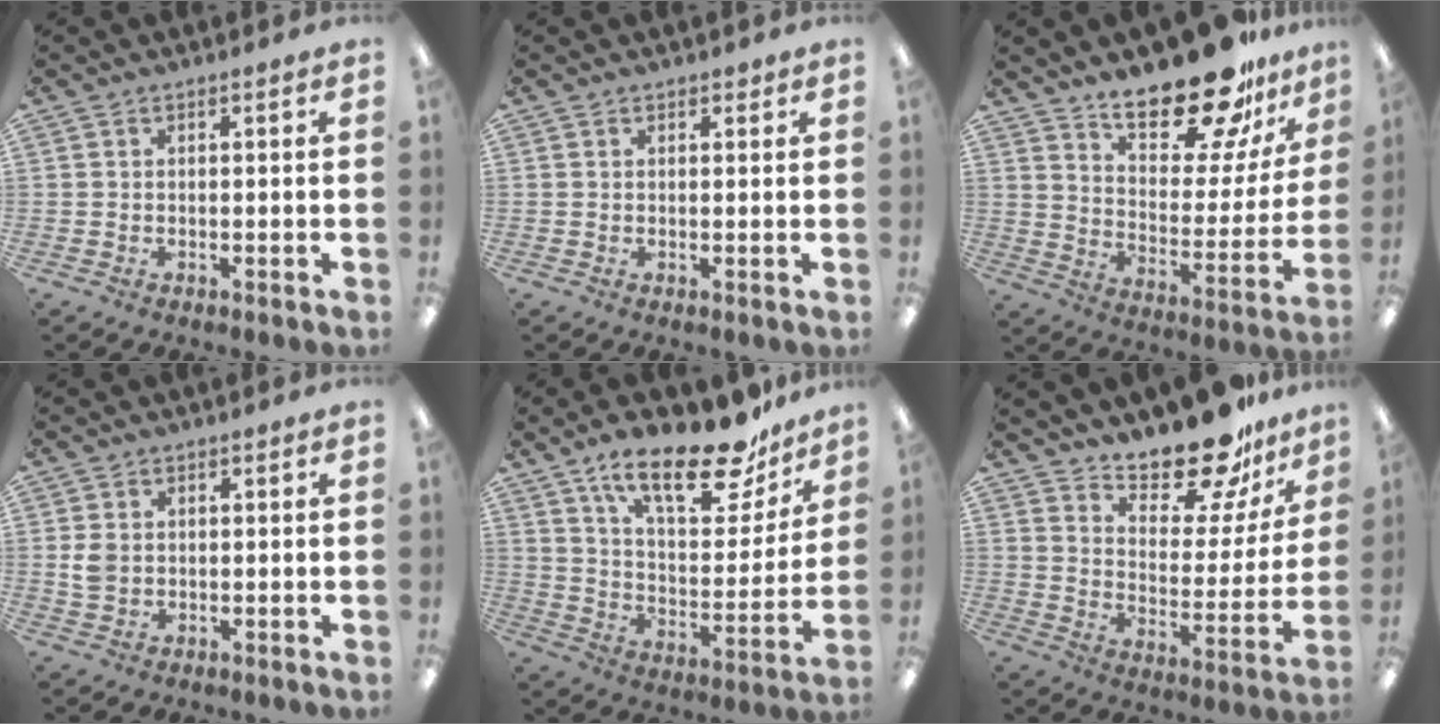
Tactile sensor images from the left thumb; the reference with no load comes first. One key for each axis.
{"total": 1.0, "fx": 0.8, "fy": 0.6, "fz": 0.2, "tx": 0.003, "ty": -0.003, "tz": 0.014}
{"total": 21.1, "fx": 17.4, "fy": 6.3, "fz": 10.1, "tx": -0.160, "ty": -0.124, "tz": 0.295}
{"total": 3.4, "fx": 0.3, "fy": 2.7, "fz": 2.0, "tx": -0.037, "ty": 0.000, "tz": 0.003}
{"total": 22.1, "fx": 15.8, "fy": 7.7, "fz": 13.4, "tx": -0.202, "ty": -0.100, "tz": 0.266}
{"total": 17.7, "fx": 15.5, "fy": 5.4, "fz": 6.6, "tx": -0.101, "ty": -0.126, "tz": 0.267}